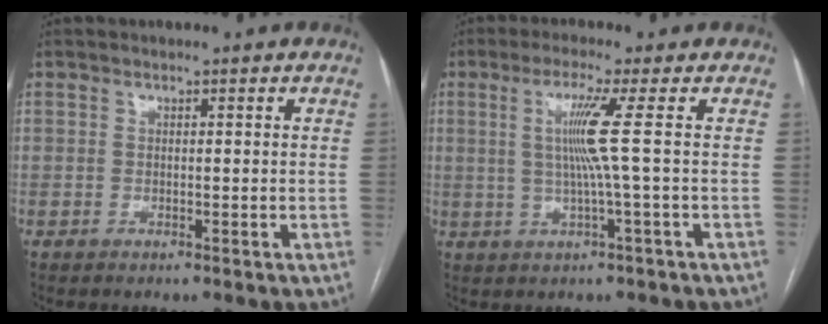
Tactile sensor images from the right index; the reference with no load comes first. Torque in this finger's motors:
{"motor_torque": [0.92, -0.02, 0.21, 0.11]}